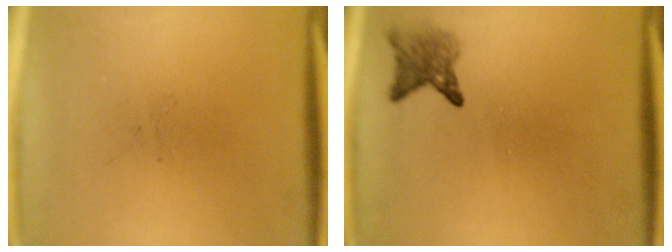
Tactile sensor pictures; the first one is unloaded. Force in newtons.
{"total": 2.7}